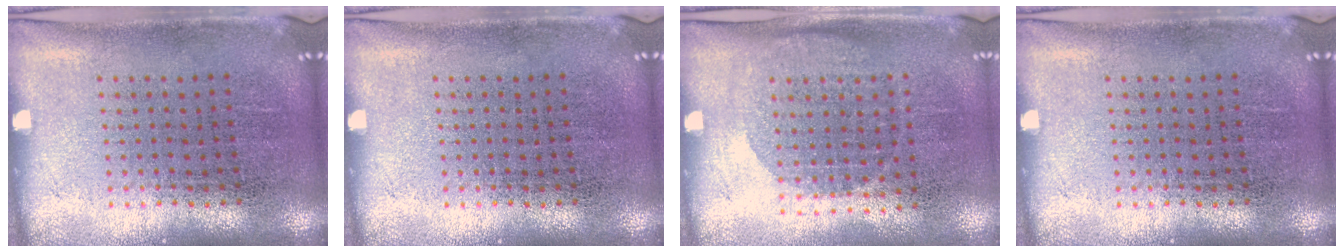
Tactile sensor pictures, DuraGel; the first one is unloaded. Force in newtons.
{"total": 0.0}
{"total": 1.1, "press": 1.0, "slide": 0.4}
{"total": 0.0}